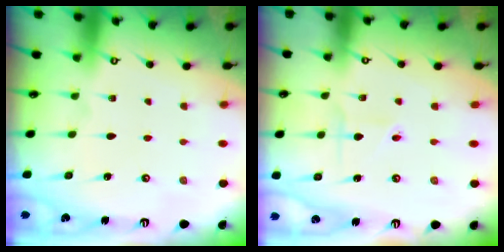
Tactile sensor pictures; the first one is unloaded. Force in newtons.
{"total": 1.9, "press": 1.6, "slide": 0.9}